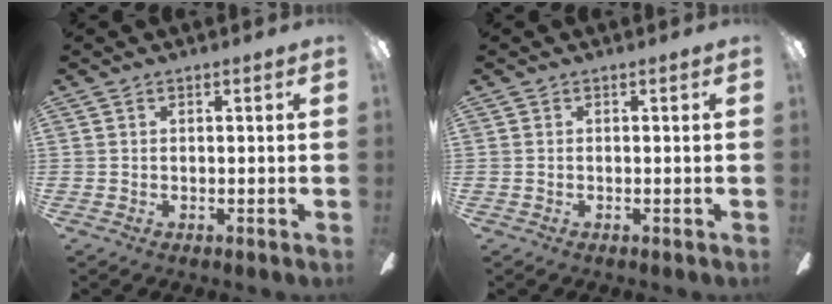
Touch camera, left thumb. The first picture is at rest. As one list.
[{"total": 0.0}]